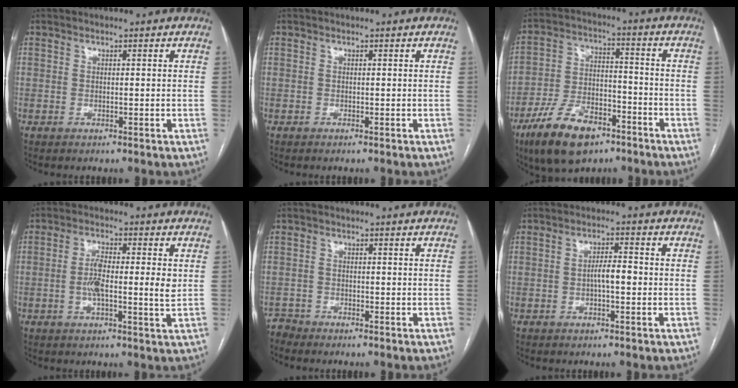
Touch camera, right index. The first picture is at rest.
{"total": 0.0}
{"total": 13.3, "force": [-8.5, 6.0, 8.3], "torque": [-0.161, -0.001, -0.150]}
{"total": 6.6, "force": [0.0, 1.1, 6.6], "torque": [-0.120, 0.005, -0.005]}
{"total": 1.7, "force": [-1.4, 0.1, -0.9], "torque": [0.019, -0.006, -0.031]}
{"total": 3.3, "force": [-0.6, 0.8, 3.1], "torque": [-0.051, 0.008, -0.010]}